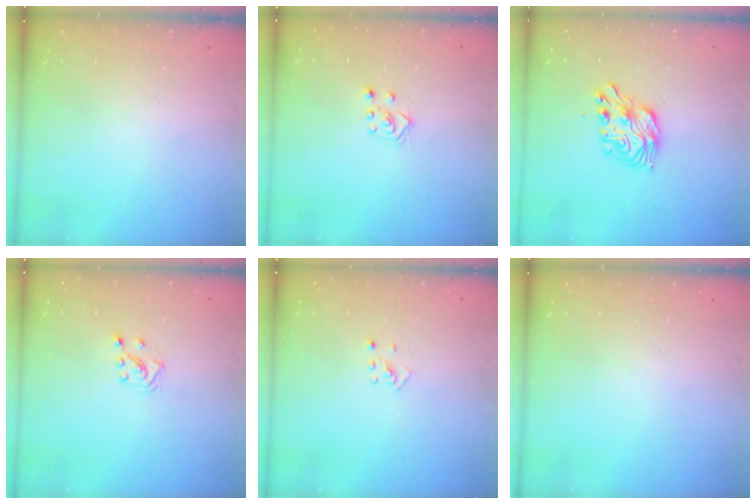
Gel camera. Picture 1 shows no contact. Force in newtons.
{"total": 3.6, "press": 3.6, "slide": 0.4}
{"total": 11.8, "press": 11.8, "slide": 0.4}
{"total": 4.4, "press": 4.3, "slide": 0.6}
{"total": 2.7, "press": 2.6, "slide": 0.6}
{"total": 0.0}